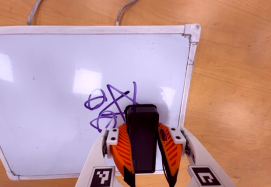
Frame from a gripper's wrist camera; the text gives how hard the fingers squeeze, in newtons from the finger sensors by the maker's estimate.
{"total": 13.5, "left": 13.4, "right": 13.7}